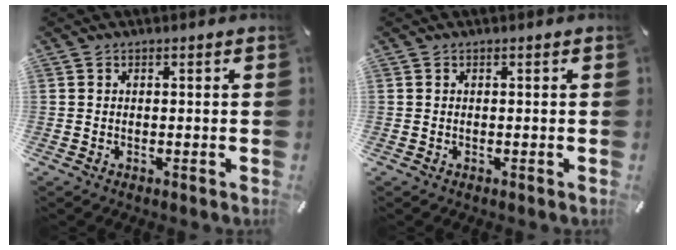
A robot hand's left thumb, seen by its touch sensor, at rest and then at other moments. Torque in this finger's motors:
{"motor_torque": [0.00, 0.00, 0.00, 0.00, 0.00]}